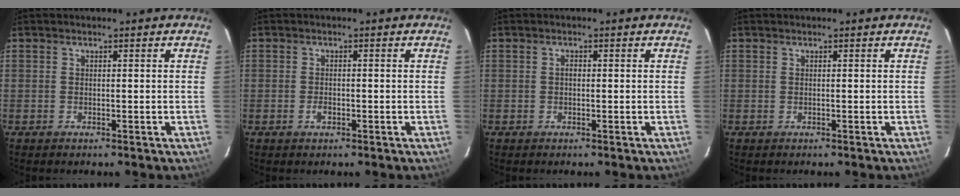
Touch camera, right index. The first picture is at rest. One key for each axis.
{"total": 1.6, "fx": -0.8, "fy": 1.0, "fz": 0.9, "tx": -0.020, "ty": 0.000, "tz": -0.014}
{"total": 0.7, "fx": -0.1, "fy": 0.6, "fz": 0.5, "tx": -0.007, "ty": 0.004, "tz": -0.003}
{"total": 0.0}